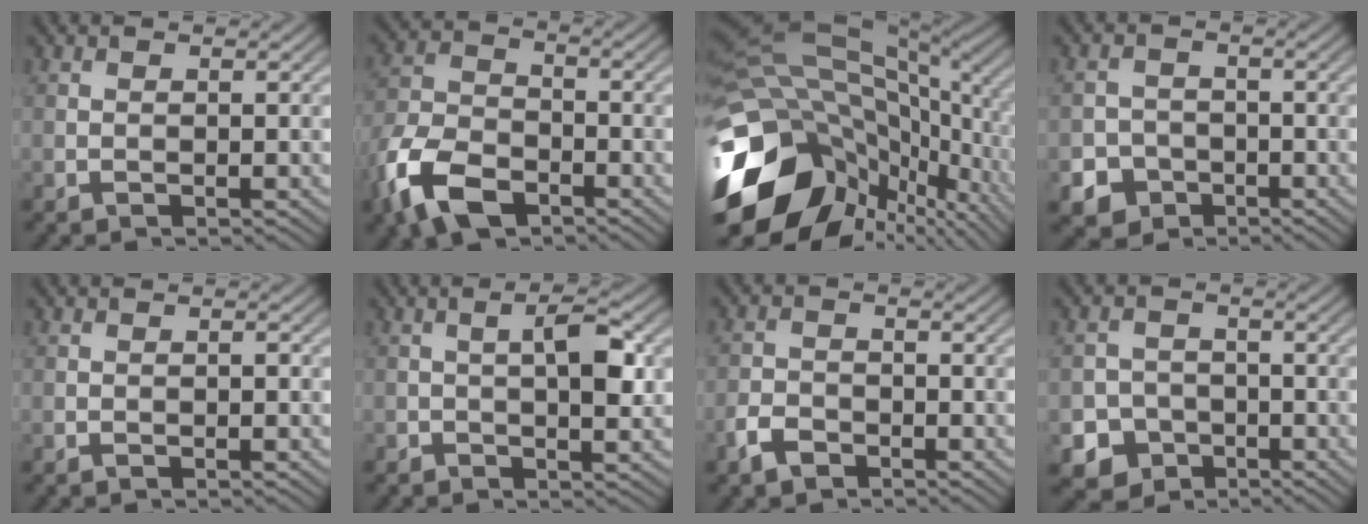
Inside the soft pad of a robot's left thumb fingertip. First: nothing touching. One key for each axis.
{"total": 11.0, "fx": -6.4, "fy": 6.0, "fz": 6.6, "tx": -0.161, "ty": -0.020, "tz": -0.138}
{"total": 18.8, "fx": -4.9, "fy": 12.3, "fz": 13.4, "tx": -0.267, "ty": -0.029, "tz": -0.063}
{"total": 4.9, "fx": -2.7, "fy": 3.9, "fz": 1.1, "tx": -0.006, "ty": -0.005, "tz": -0.060}
{"total": 0.7, "fx": -0.4, "fy": 0.3, "fz": 0.6, "tx": -0.008, "ty": 0.001, "tz": -0.005}
{"total": 3.9, "fx": 0.0, "fy": 1.2, "fz": 3.7, "tx": -0.060, "ty": 0.008, "tz": -0.003}
{"total": 3.2, "fx": -2.2, "fy": 1.8, "fz": 1.4, "tx": -0.031, "ty": -0.002, "tz": -0.054}
{"total": 5.6, "fx": -2.9, "fy": 4.7, "fz": 1.3, "tx": -0.013, "ty": -0.006, "tz": -0.067}